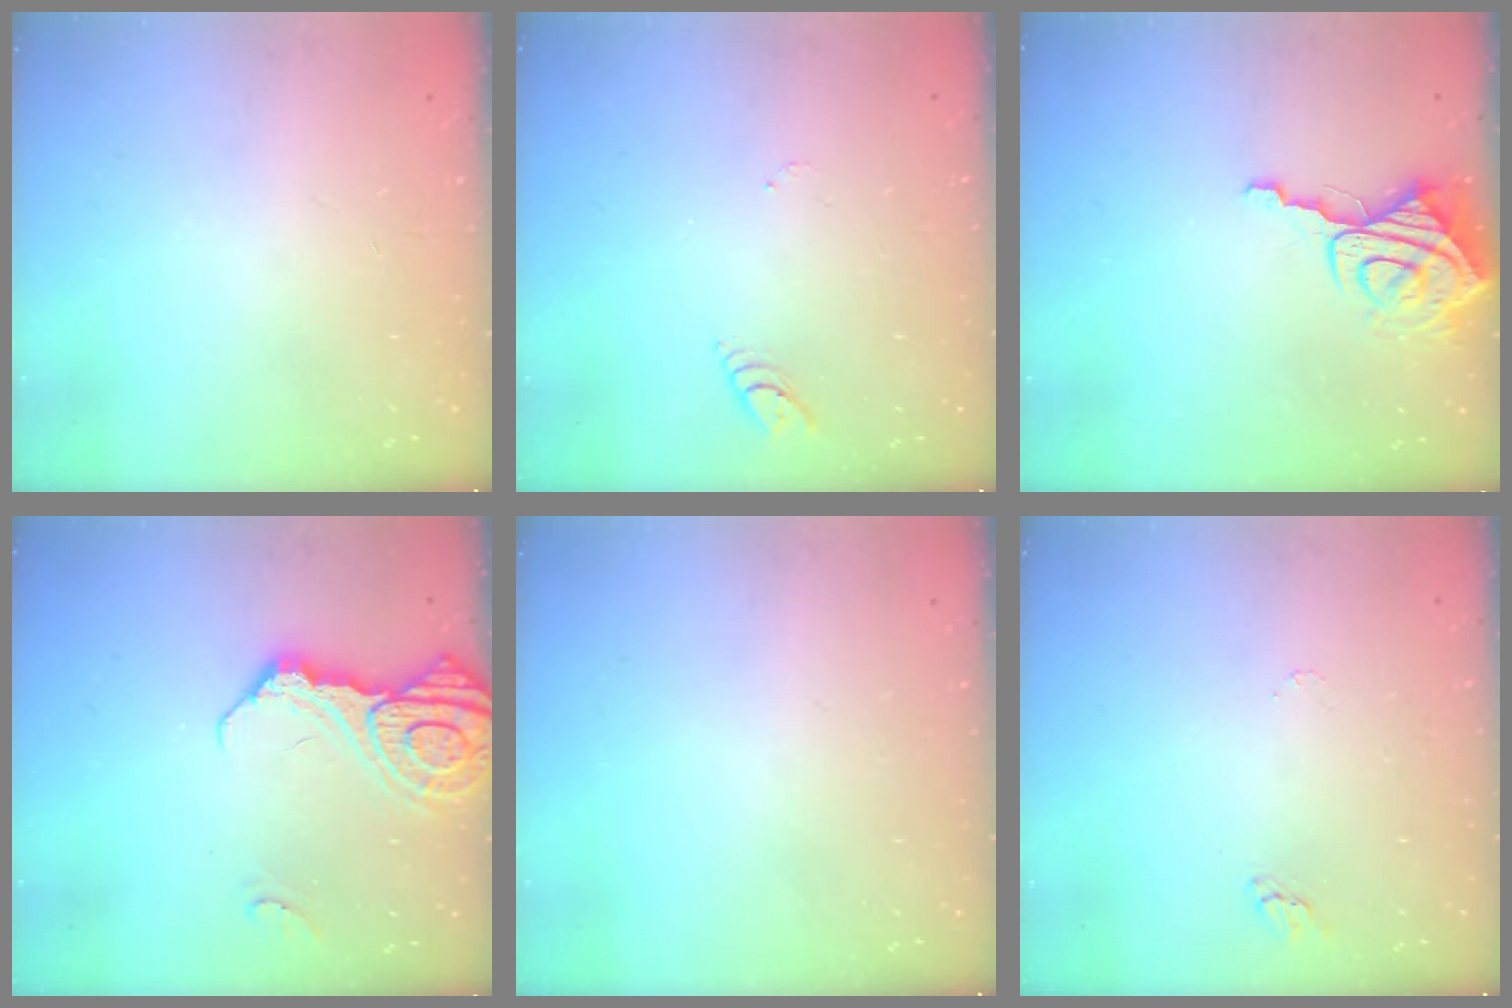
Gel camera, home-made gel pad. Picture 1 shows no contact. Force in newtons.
{"total": 2.7, "press": 2.7, "slide": 0.2}
{"total": 8.9, "press": 8.9, "slide": 0.8}
{"total": 15.5, "press": 15.3, "slide": 1.8}
{"total": 0.0}
{"total": 2.9, "press": 2.9, "slide": 0.2}